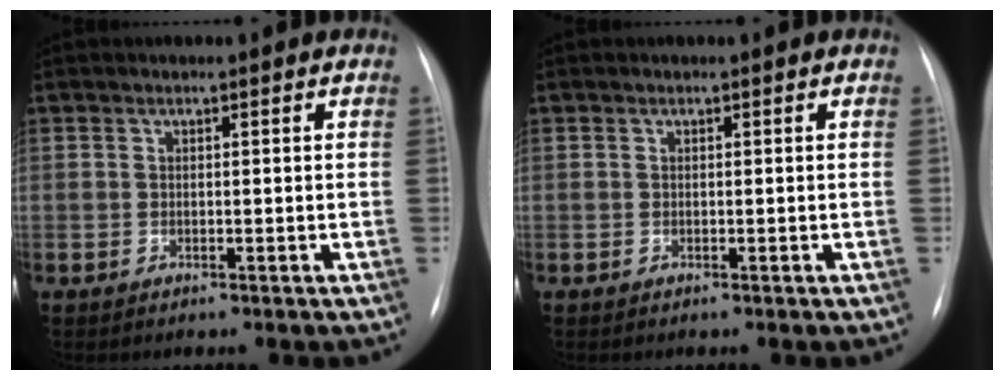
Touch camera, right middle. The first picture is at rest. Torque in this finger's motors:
{"motor_torque": [-0.09, 0.07, -0.02, 0.01]}